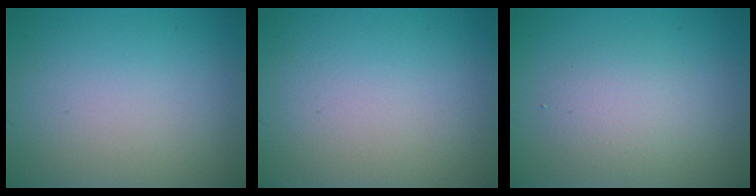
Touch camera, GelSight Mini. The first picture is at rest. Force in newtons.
{"total": 0.0}
{"total": 2.4, "press": 2.4, "slide": 0.1}